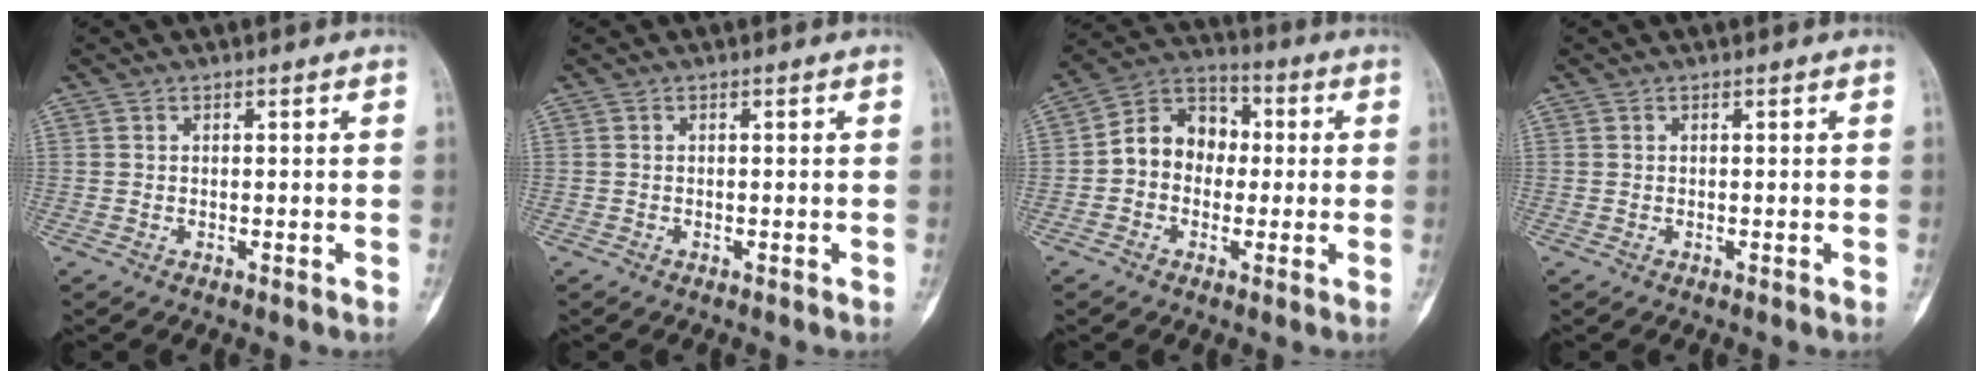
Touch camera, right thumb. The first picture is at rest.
{"total": 0.0}
{"total": 10.5, "force": [-0.2, 8.5, 6.3], "torque": [-0.074, 0.038, -0.017]}
{"total": 0.0}